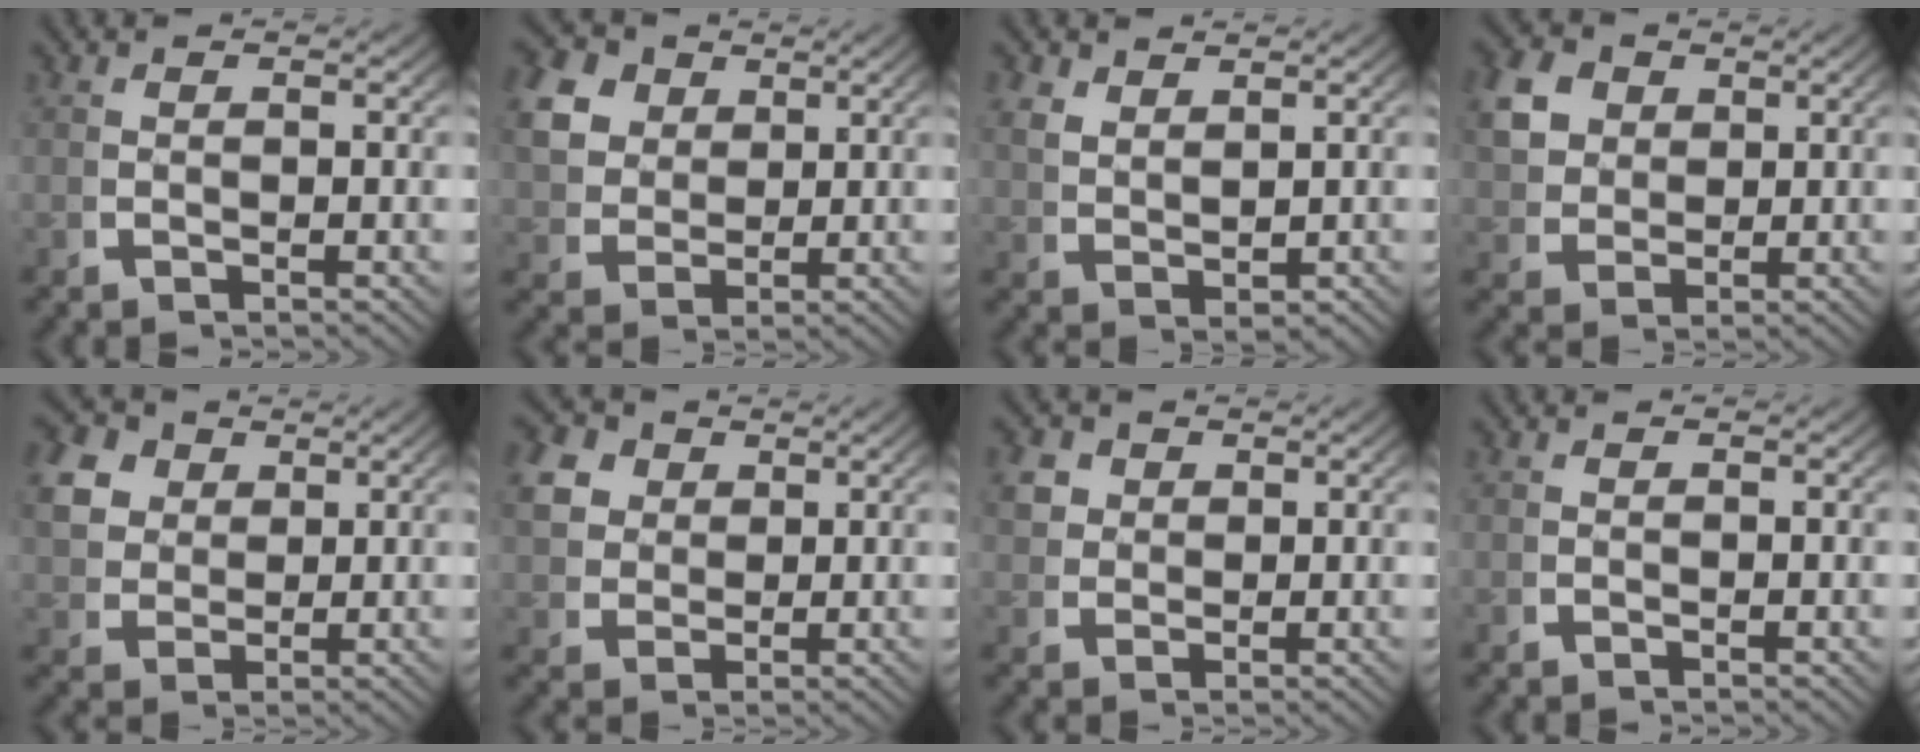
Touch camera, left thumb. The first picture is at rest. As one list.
[{"total": 8.8, "force": [3.3, 6.9, 4.3], "torque": [-0.107, -0.013, 0.061]}, {"total": 2.7, "force": [1.8, 1.5, 1.3], "torque": [-0.023, -0.006, 0.050]}, {"total": 6.9, "force": [2.6, 5.4, 3.5], "torque": [-0.089, -0.014, 0.055]}, {"total": 8.4, "force": [3.2, 6.6, 4.0], "torque": [-0.099, -0.011, 0.060]}, {"total": 7.6, "force": [2.9, 6.0, 3.5], "torque": [-0.087, -0.009, 0.055]}, {"total": 3.8, "force": [1.8, 2.9, 1.6], "torque": [-0.036, -0.007, 0.038]}, {"total": 0.0}]